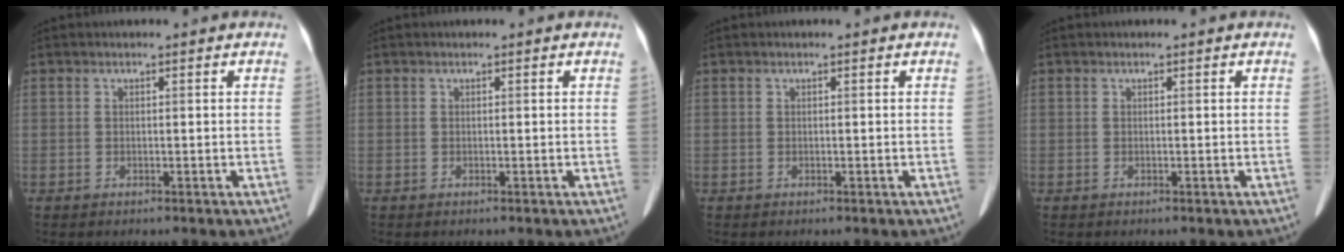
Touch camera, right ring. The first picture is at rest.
{"total": 0.0}
{"total": 0.0}
{"total": 0.0}